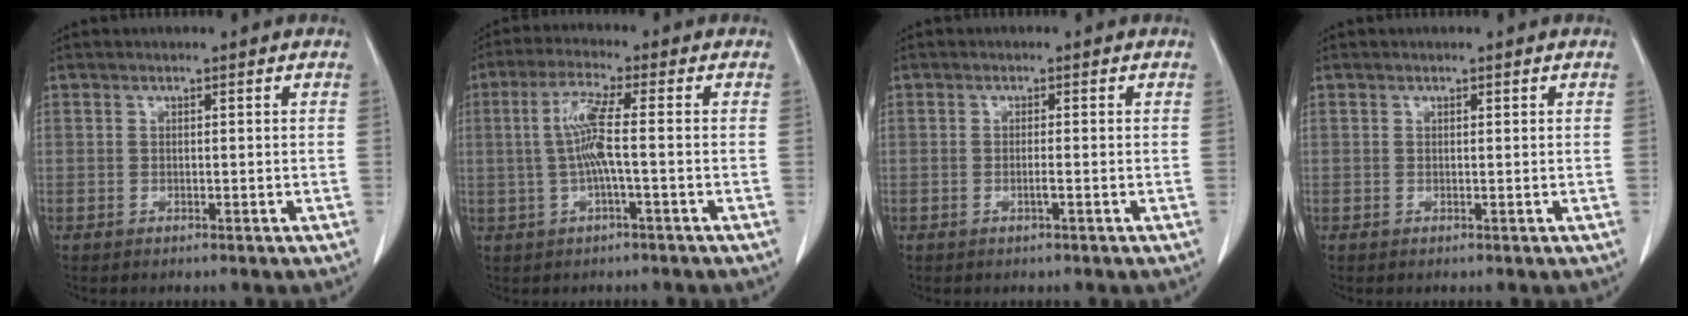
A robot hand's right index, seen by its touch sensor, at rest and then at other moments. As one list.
[{"total": 6.2, "force": [-0.1, 0.2, 6.2], "torque": [-0.127, 0.011, -0.003]}, {"total": 1.2, "force": [-0.4, -0.1, 1.1], "torque": [-0.023, -0.001, -0.007]}, {"total": 0.0}]